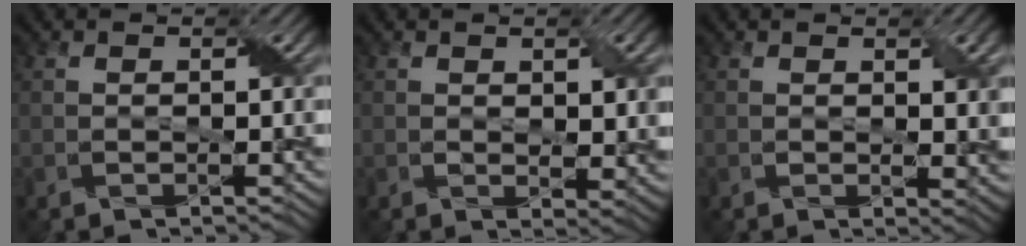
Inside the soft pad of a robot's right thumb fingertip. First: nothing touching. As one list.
[{"total": 3.5, "force": [1.3, 1.9, 2.7], "torque": [-0.045, -0.006, 0.027]}, {"total": 3.0, "force": [1.1, 1.1, 2.6], "torque": [-0.038, -0.002, 0.021]}]